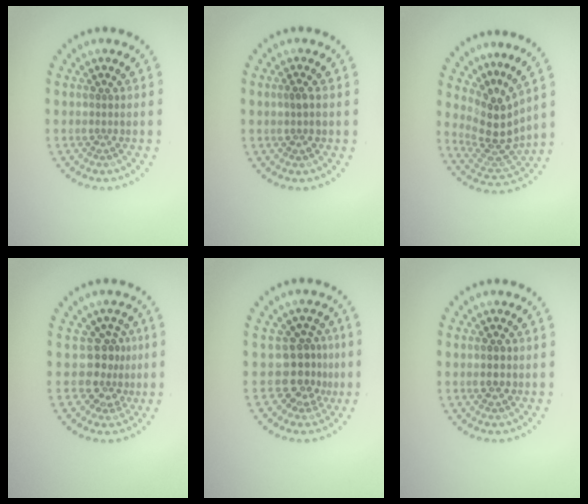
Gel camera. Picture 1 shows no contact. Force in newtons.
{"total": 1.1, "press": 1.1, "slide": 0.2}
{"total": 4.0, "press": 3.0, "slide": 2.7}
{"total": 3.0, "press": 2.3, "slide": 1.8}
{"total": 3.3, "press": 2.4, "slide": 2.2}
{"total": 2.0, "press": 2.0, "slide": 0.1}